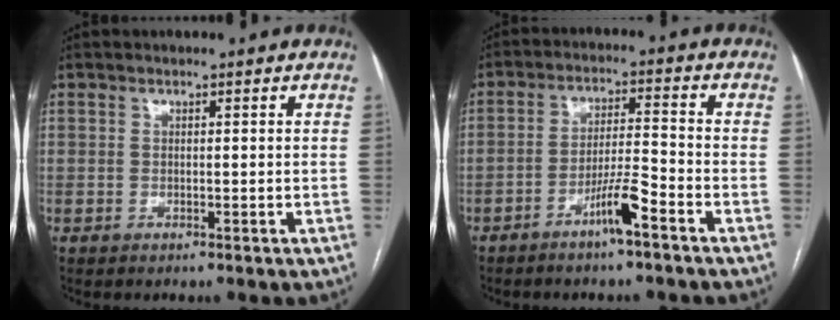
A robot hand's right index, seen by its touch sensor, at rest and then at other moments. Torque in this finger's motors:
{"motor_torque": [1.62, -0.52, 0.78, 0.18]}